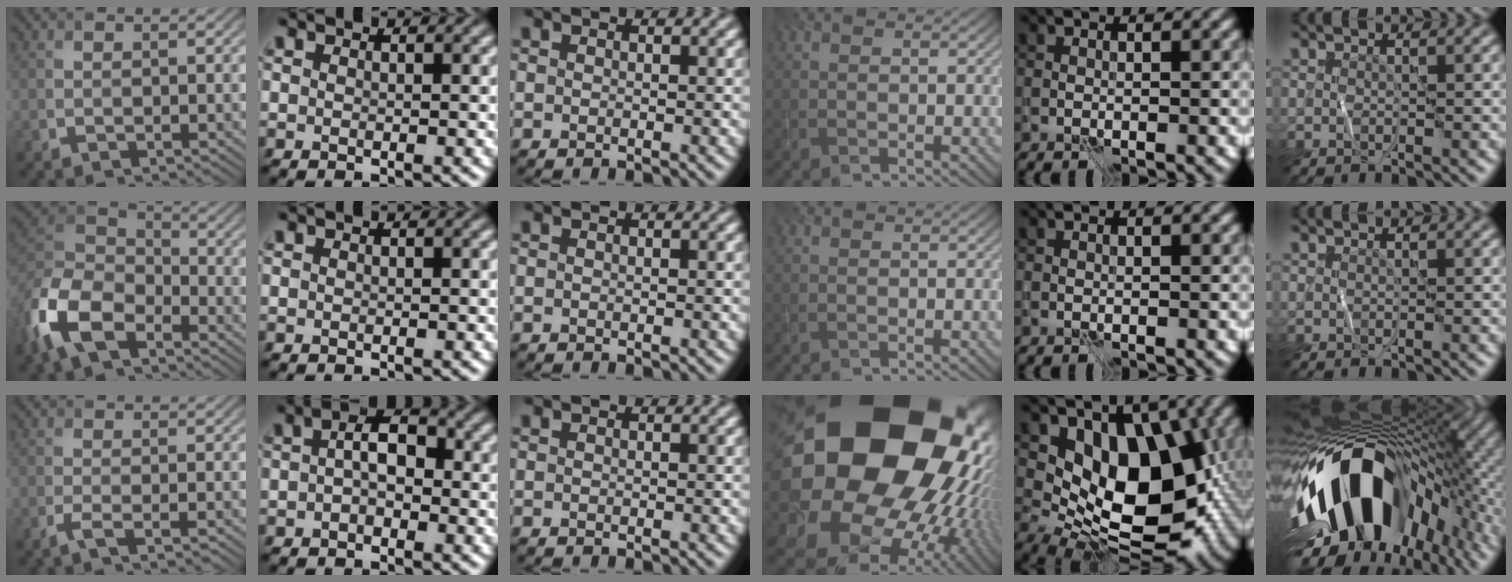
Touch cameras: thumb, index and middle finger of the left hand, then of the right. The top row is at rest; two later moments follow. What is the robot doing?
{"motion": "wipe", "object": "whiteboard"}